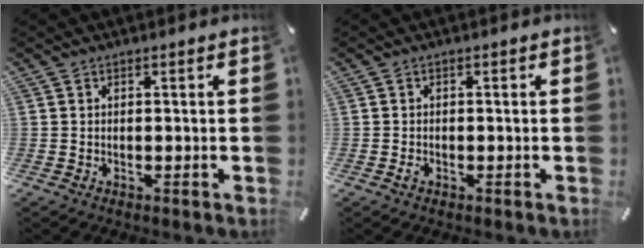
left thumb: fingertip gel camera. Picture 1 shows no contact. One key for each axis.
{"total": 1.0, "fx": -0.4, "fy": 0.7, "fz": 0.7, "tx": -0.012, "ty": -0.001, "tz": -0.008}